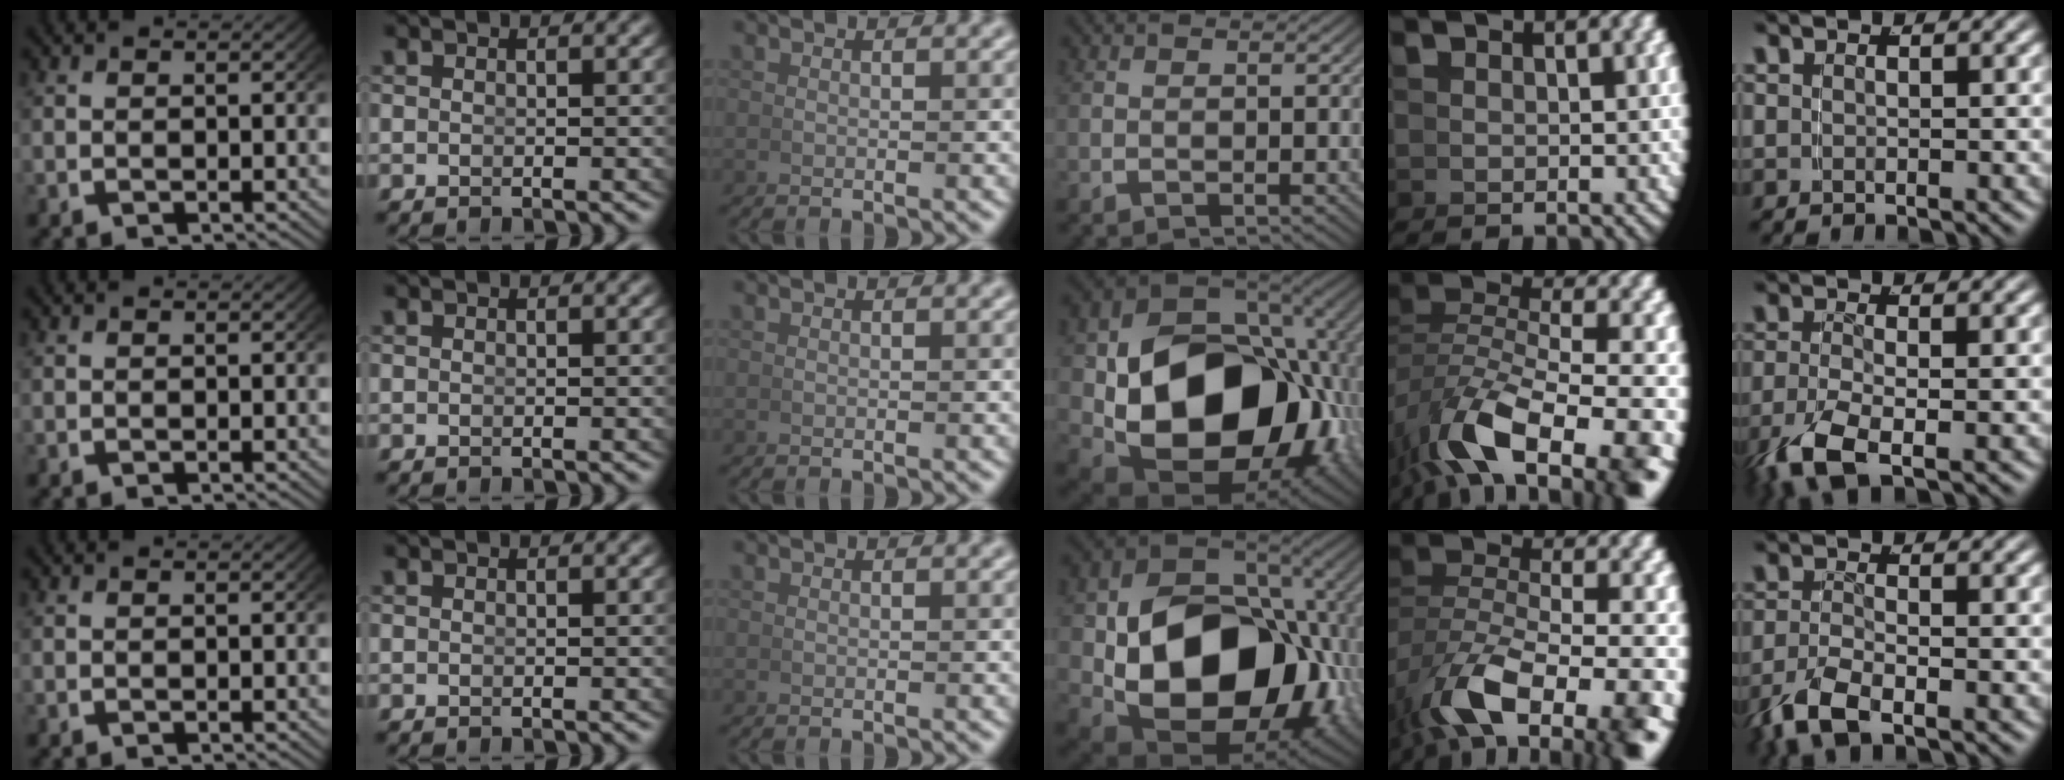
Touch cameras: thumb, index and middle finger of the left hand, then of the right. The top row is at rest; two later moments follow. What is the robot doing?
{"motion": "grasp_and_lifting", "object": "calculator"}